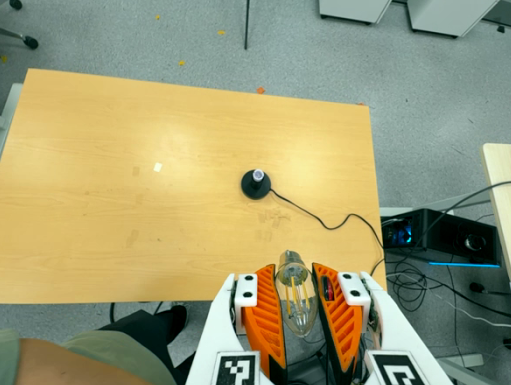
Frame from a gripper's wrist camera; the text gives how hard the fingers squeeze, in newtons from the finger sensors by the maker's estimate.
{"total": 17.9, "left": 19.0, "right": 16.8}